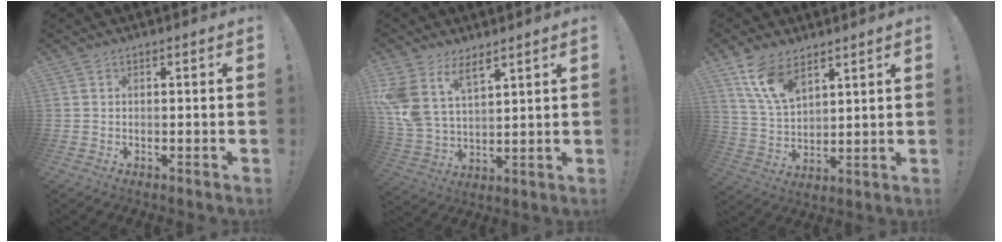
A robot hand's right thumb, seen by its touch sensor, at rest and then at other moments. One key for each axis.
{"total": 11.5, "fx": 7.7, "fy": 6.2, "fz": 5.8, "tx": -0.134, "ty": -0.046, "tz": 0.149}
{"total": 11.3, "fx": 7.6, "fy": 5.6, "fz": 6.3, "tx": -0.118, "ty": -0.036, "tz": 0.149}